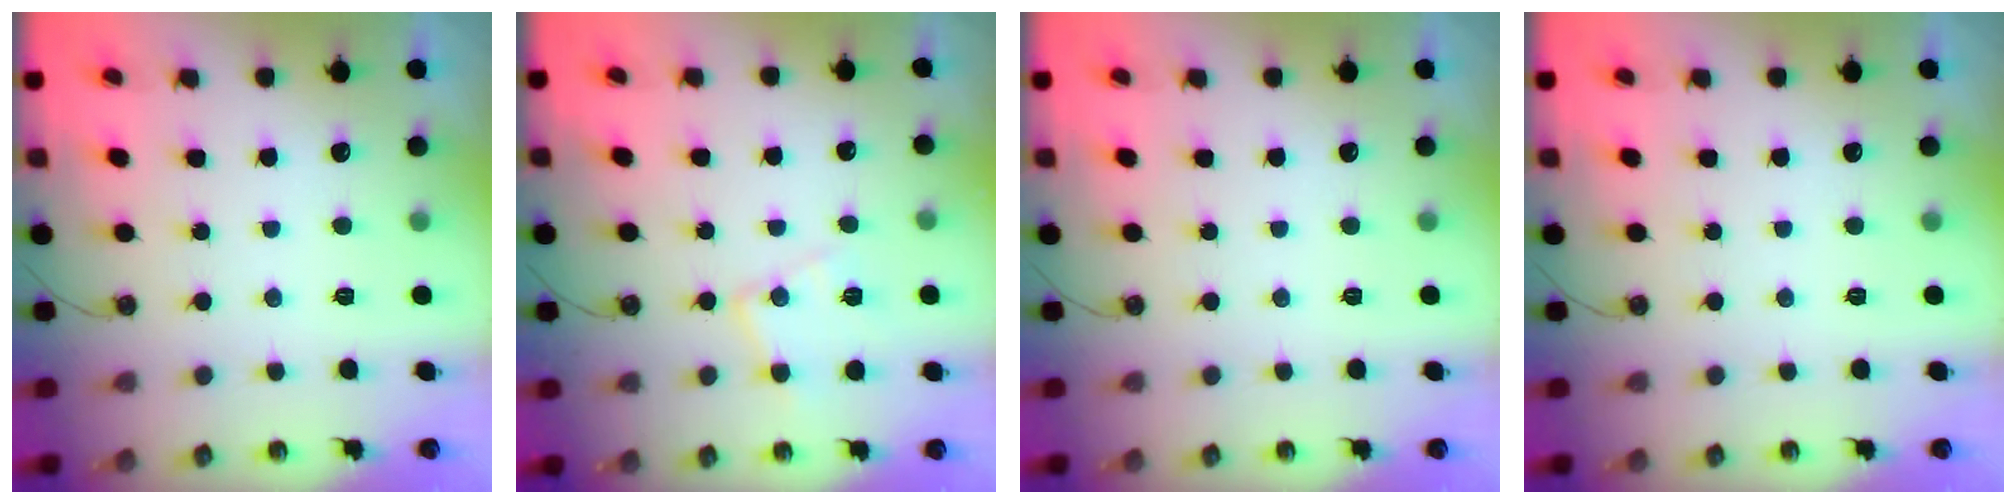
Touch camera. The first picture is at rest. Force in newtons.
{"total": 10.7, "press": 10.7, "slide": 0.8}
{"total": 0.0}
{"total": 0.0}